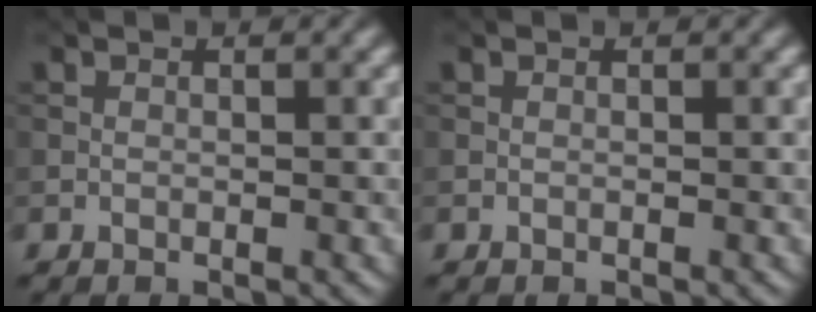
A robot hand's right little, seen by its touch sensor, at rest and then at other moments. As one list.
[{"total": 0.0}]